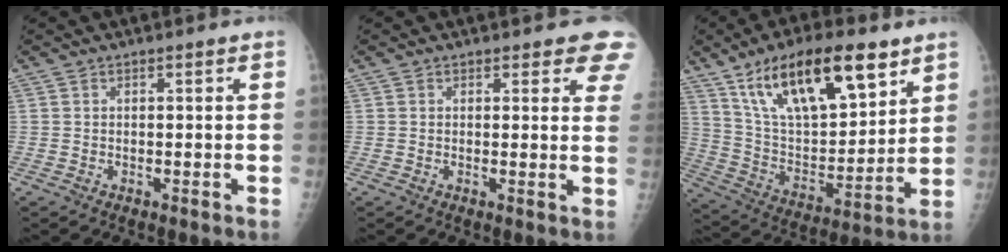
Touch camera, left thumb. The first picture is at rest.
{"total": 6.1, "force": [4.8, 2.4, 2.8], "torque": [0.005, -0.022, 0.033]}
{"total": 23.2, "force": [13.5, 9.1, 16.6], "torque": [-0.252, -0.040, 0.247]}